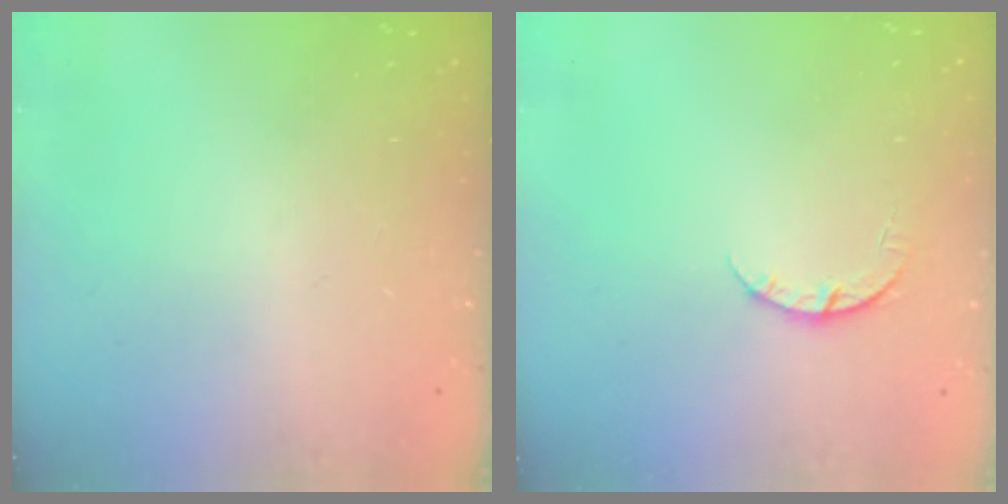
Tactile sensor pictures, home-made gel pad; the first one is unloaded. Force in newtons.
{"total": 3.6, "press": 3.6, "slide": 0.5}